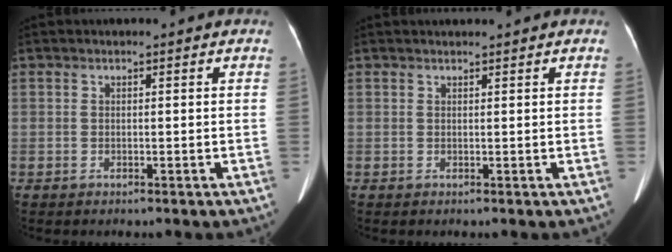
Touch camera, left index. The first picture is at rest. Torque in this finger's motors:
{"motor_torque": [-0.05, 0.02, 0.00, 0.00]}